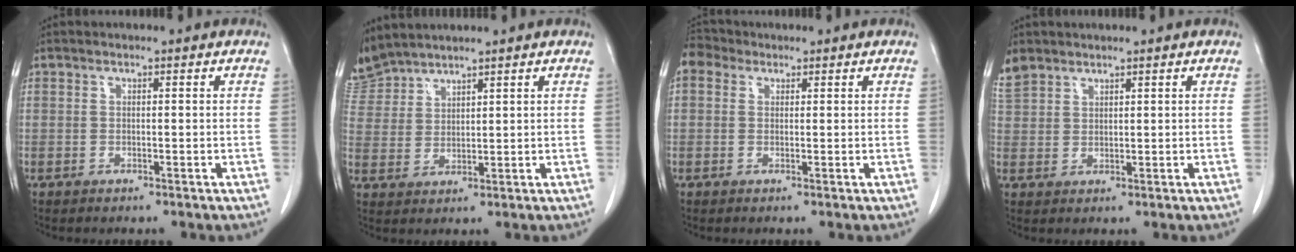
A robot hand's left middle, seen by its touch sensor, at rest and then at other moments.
{"total": 6.9, "force": [6.8, 1.1, 0.5], "torque": [-0.029, 0.015, 0.149]}
{"total": 3.3, "force": [1.8, 2.5, 1.3], "torque": [-0.030, 0.020, 0.035]}
{"total": 4.8, "force": [3.9, 2.5, 1.0], "torque": [-0.034, 0.015, 0.088]}